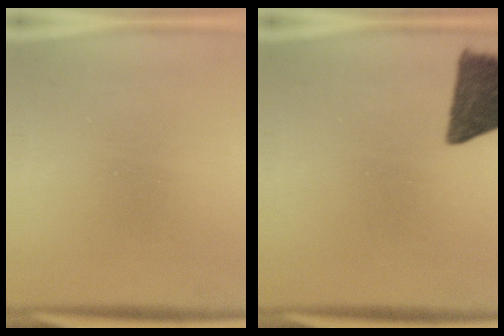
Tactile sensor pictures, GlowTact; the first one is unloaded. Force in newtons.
{"total": 12.9}